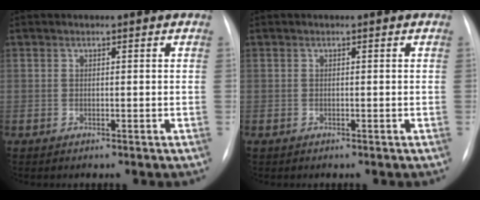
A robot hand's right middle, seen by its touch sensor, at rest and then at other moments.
{"total": 0.0}